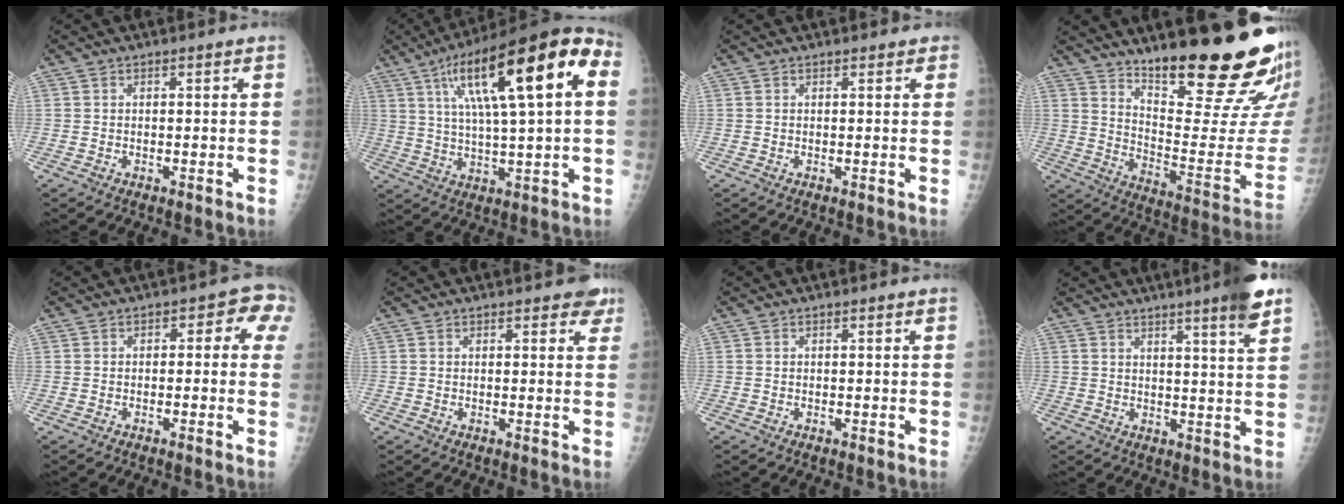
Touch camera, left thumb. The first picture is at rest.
{"total": 23.2, "force": [6.6, 6.0, 21.5], "torque": [-0.334, 0.027, 0.096]}
{"total": 0.9, "force": [0.4, 0.6, 0.5], "torque": [0.007, 0.001, -0.002]}
{"total": 25.3, "force": [18.0, 4.6, 17.1], "torque": [-0.223, -0.134, 0.268]}
{"total": 5.2, "force": [0.2, 3.1, 4.2], "torque": [-0.013, 0.027, -0.011]}
{"total": 2.7, "force": [1.8, 1.6, 1.4], "torque": [0.011, -0.004, 0.014]}
{"total": 0.0}
{"total": 8.1, "force": [5.4, 0.1, 6.1], "torque": [-0.075, -0.025, 0.066]}